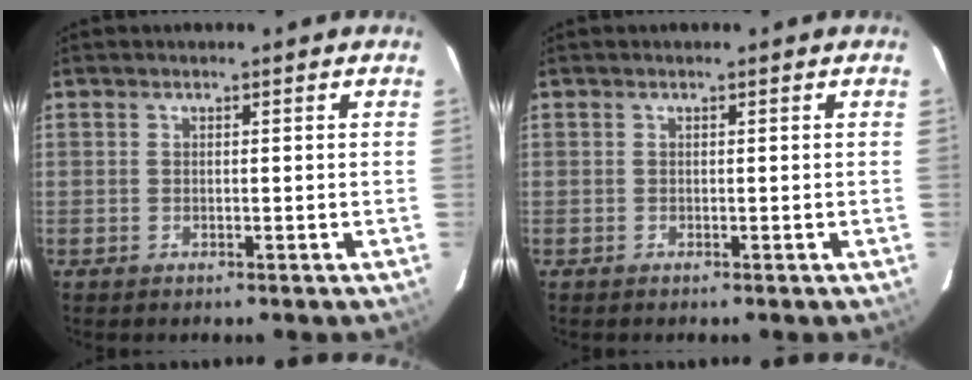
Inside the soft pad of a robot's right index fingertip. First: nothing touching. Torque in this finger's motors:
{"motor_torque": [-0.02, 0.10, -0.06, 0.01]}